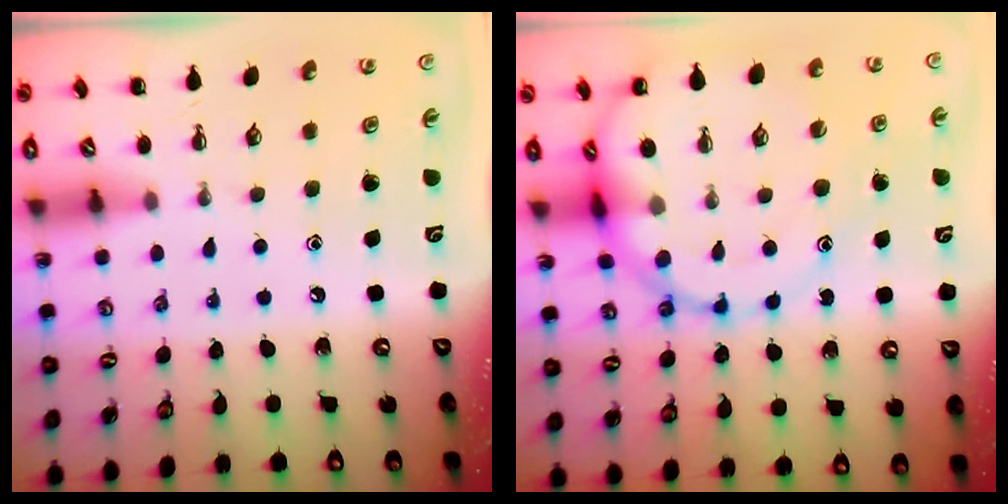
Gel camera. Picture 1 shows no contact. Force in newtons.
{"total": 14.6, "press": 14.4, "slide": 2.5}